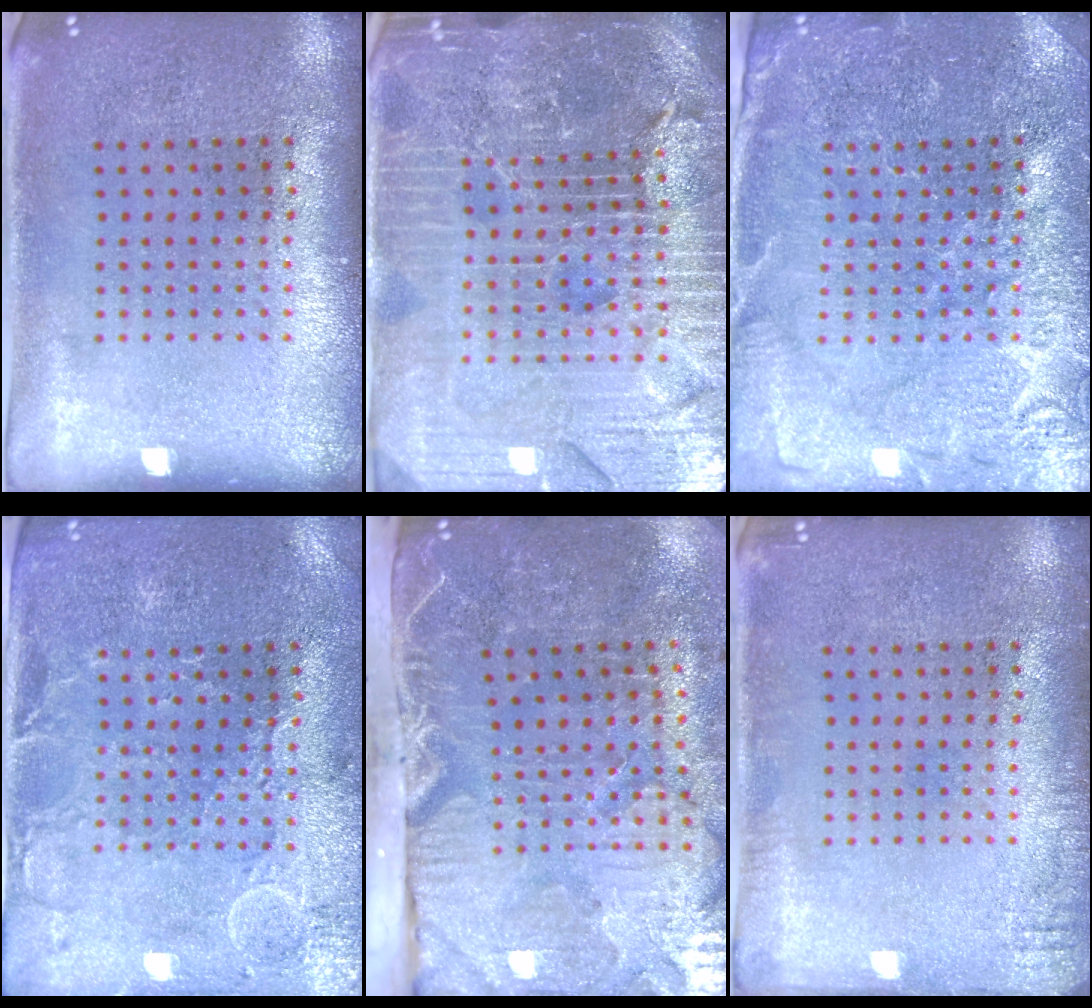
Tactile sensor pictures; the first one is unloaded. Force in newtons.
{"total": 5.9, "press": 5.3, "slide": 2.6}
{"total": 3.7, "press": 3.6, "slide": 0.9}
{"total": 0.7, "press": 0.5, "slide": 0.4}
{"total": 5.3, "press": 4.4, "slide": 2.9}
{"total": 1.5, "press": 1.5, "slide": 0.3}